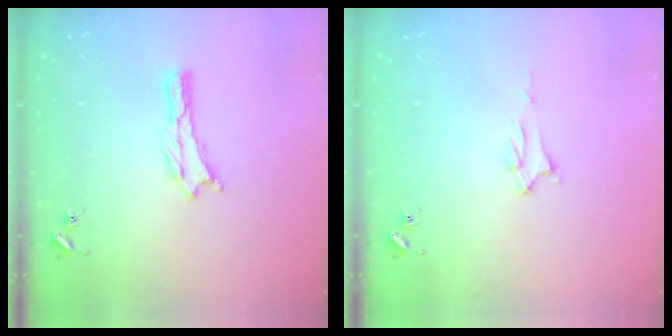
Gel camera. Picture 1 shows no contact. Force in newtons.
{"total": 1.9, "press": 1.9, "slide": 0.1}